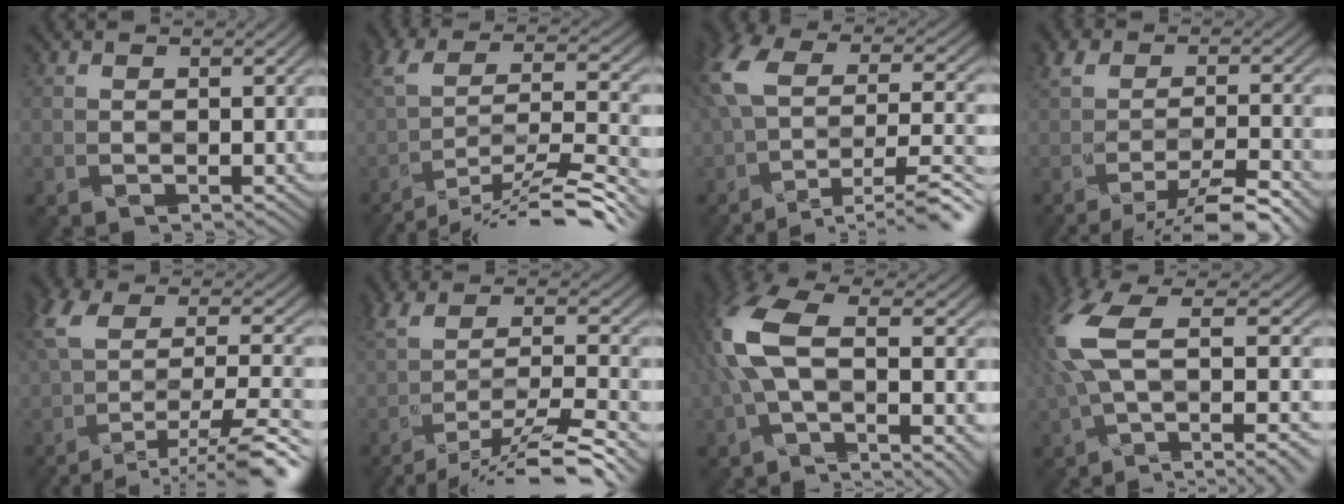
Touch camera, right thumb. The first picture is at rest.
{"total": 12.6, "force": [-9.6, 2.3, 8.0], "torque": [-0.158, 0.009, -0.157]}
{"total": 13.0, "force": [-5.7, 4.8, 10.6], "torque": [-0.231, 0.012, -0.095]}
{"total": 5.9, "force": [-3.9, 1.2, 4.2], "torque": [-0.070, 0.009, -0.072]}
{"total": 12.6, "force": [-6.7, 4.1, 9.8], "torque": [-0.210, -0.005, -0.104]}
{"total": 9.4, "force": [-6.3, 1.7, 6.7], "torque": [-0.125, 0.002, -0.113]}
{"total": 10.6, "force": [-1.2, 3.7, 9.8], "torque": [-0.238, 0.010, -0.031]}
{"total": 13.3, "force": [-0.1, 4.8, 12.4], "torque": [-0.283, 0.020, 0.001]}